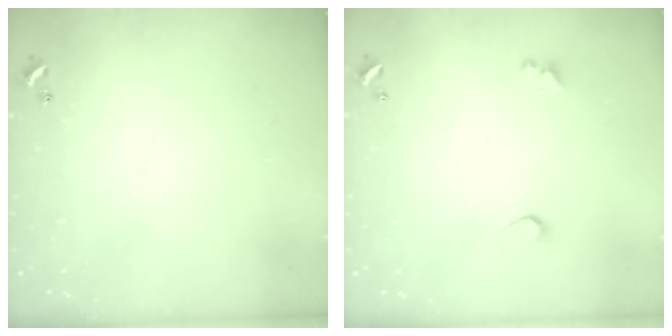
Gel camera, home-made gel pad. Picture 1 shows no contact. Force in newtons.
{"total": 0.9, "press": 0.8, "slide": 0.4}